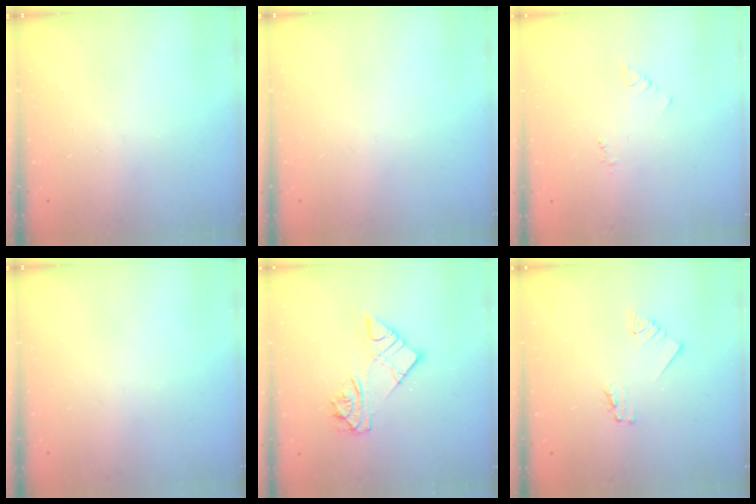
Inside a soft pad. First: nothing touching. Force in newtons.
{"total": 0.0}
{"total": 2.9, "press": 2.9, "slide": 0.4}
{"total": 0.0}
{"total": 10.9, "press": 10.8, "slide": 0.9}
{"total": 1.7, "press": 1.7, "slide": 0.3}